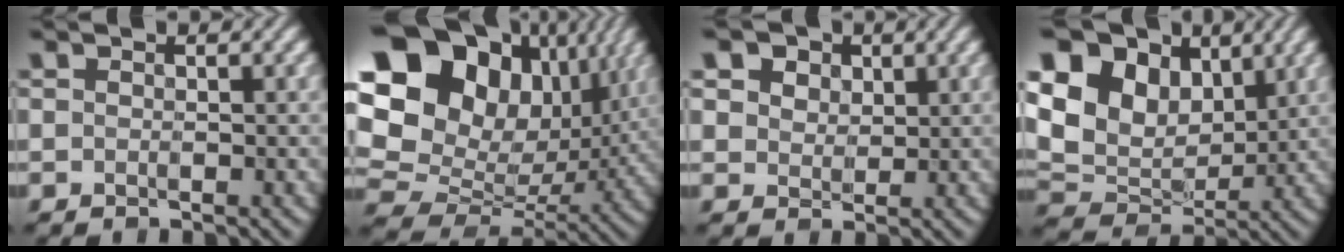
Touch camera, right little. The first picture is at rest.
{"total": 22.0, "force": [7.5, 16.9, 12.0], "torque": [-0.274, 0.047, 0.133]}
{"total": 5.7, "force": [3.1, 3.9, 2.7], "torque": [-0.072, 0.005, 0.044]}
{"total": 12.4, "force": [4.1, 9.2, 7.3], "torque": [-0.174, 0.025, 0.069]}